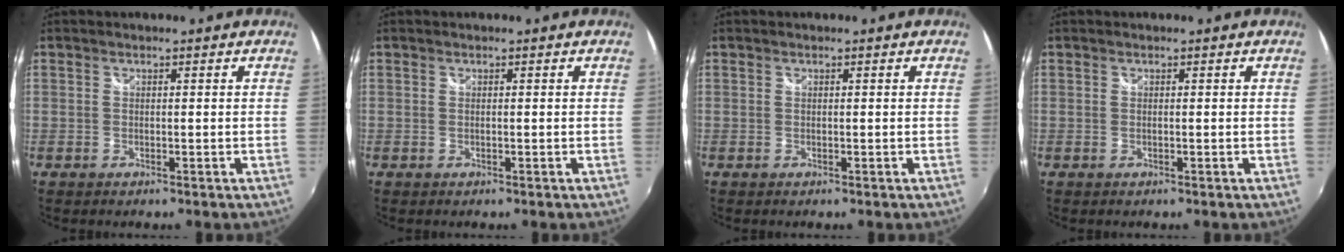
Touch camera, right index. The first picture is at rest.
{"total": 0.0}
{"total": 0.0}
{"total": 0.0}